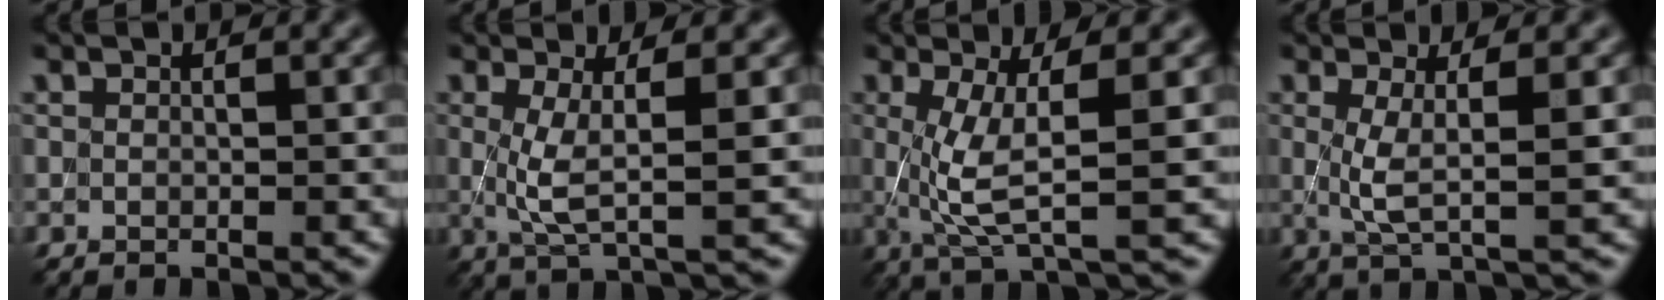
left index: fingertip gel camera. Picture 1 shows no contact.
{"total": 4.0, "force": [0.6, 0.8, 3.9], "torque": [-0.079, 0.001, 0.010]}
{"total": 5.6, "force": [0.5, 1.3, 5.4], "torque": [-0.108, 0.002, 0.012]}
{"total": 3.5, "force": [0.5, 0.7, 3.4], "torque": [-0.068, -0.002, 0.009]}